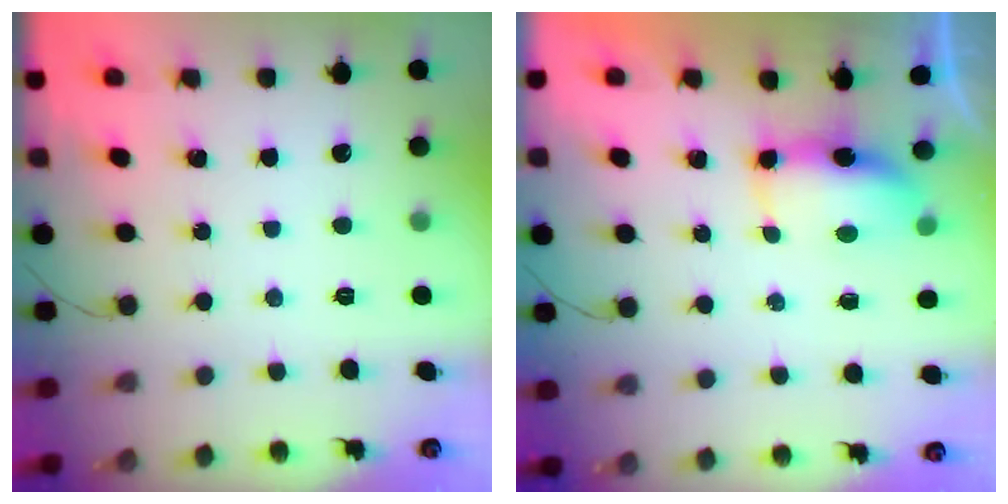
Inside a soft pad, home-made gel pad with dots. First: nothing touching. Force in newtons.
{"total": 6.1, "press": 6.0, "slide": 0.6}